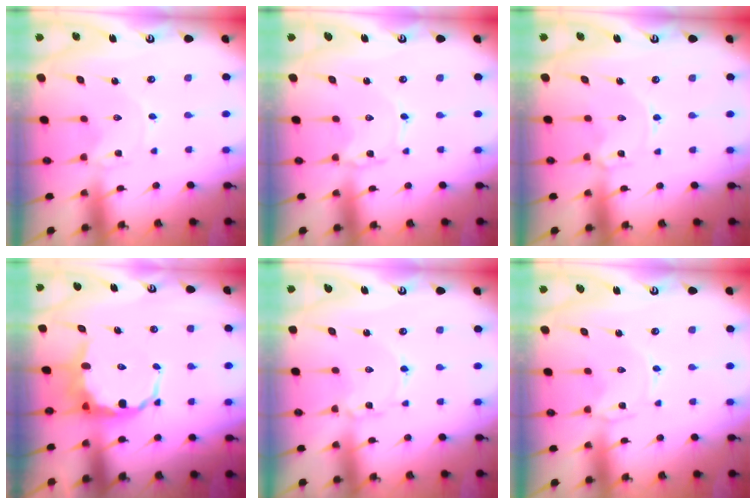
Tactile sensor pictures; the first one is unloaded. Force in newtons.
{"total": 1.2, "press": 1.2, "slide": 0.1}
{"total": 2.4, "press": 2.4, "slide": 0.4}
{"total": 9.4, "press": 9.2, "slide": 2.2}
{"total": 2.2, "press": 2.2, "slide": 0.2}
{"total": 0.0}